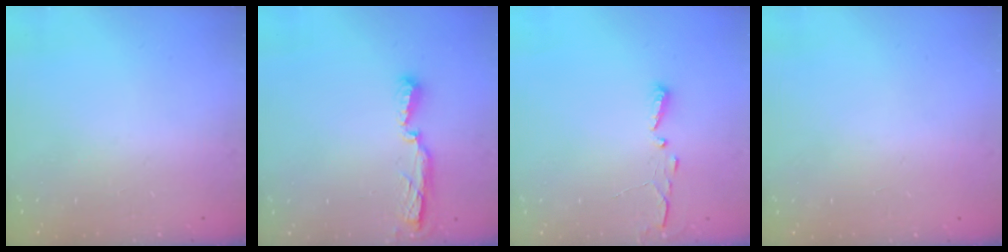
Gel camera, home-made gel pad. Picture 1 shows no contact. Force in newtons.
{"total": 9.5, "press": 7.8, "slide": 5.5}
{"total": 3.1, "press": 3.1, "slide": 0.3}
{"total": 0.9, "press": 0.9, "slide": 0.0}